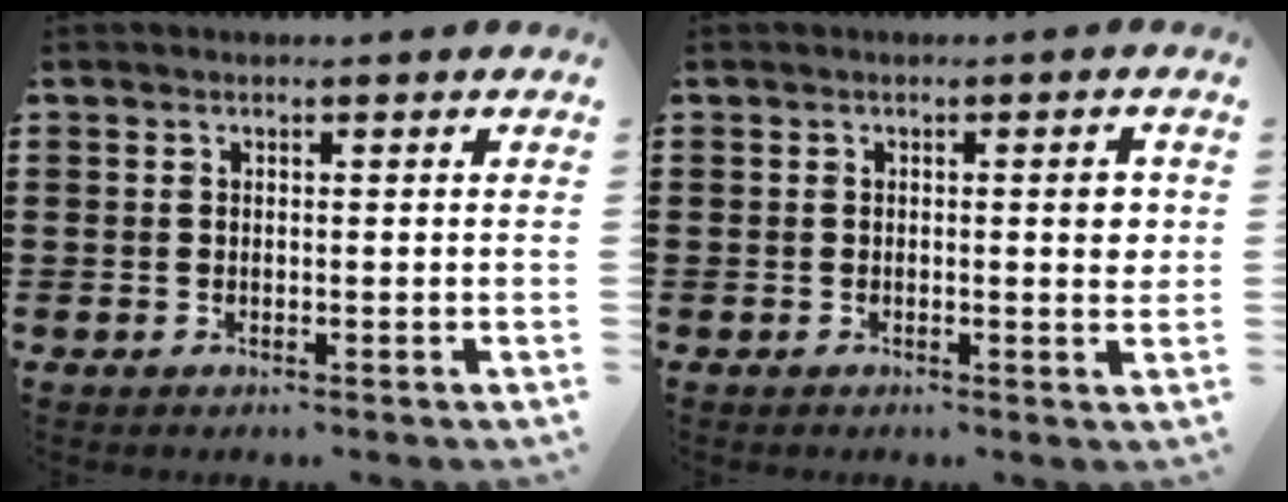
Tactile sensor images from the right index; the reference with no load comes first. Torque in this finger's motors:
{"motor_torque": [0.17, 0.27, 0.17, 0.05]}